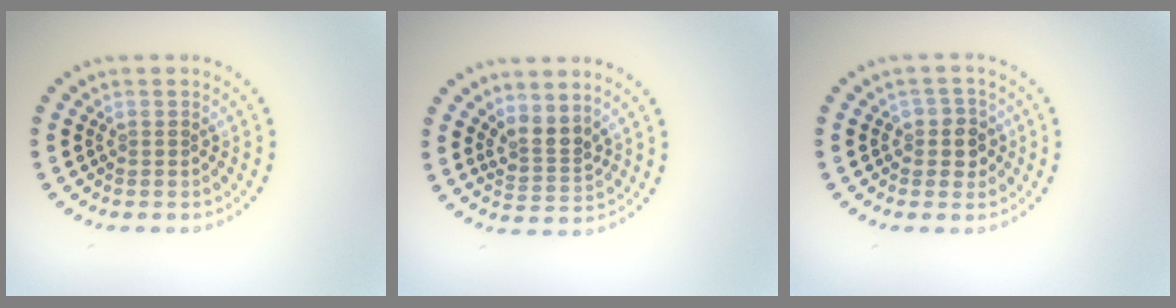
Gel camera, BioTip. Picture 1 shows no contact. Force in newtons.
{"total": 2.6, "press": 1.9, "slide": 1.7}
{"total": 2.2, "press": 2.0, "slide": 0.9}